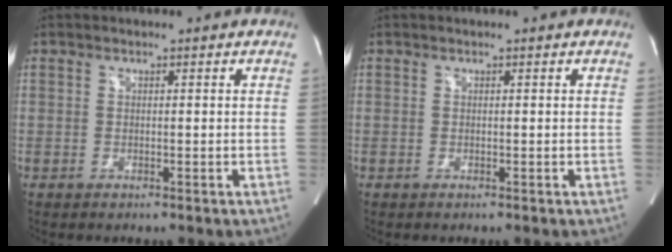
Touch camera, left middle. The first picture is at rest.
{"total": 0.0}